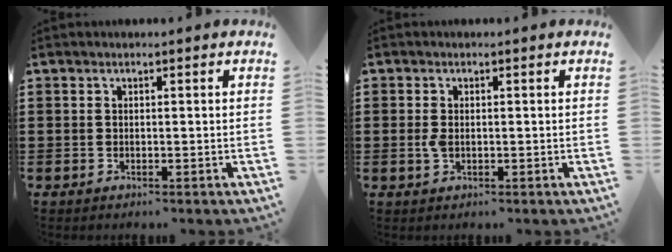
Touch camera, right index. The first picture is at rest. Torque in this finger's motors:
{"motor_torque": [0.39, 0.33, 0.17, 0.06]}